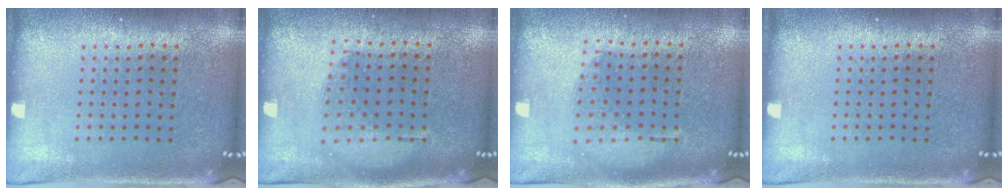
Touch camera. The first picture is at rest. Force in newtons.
{"total": 1.1, "press": 1.0, "slide": 0.6}
{"total": 1.1, "press": 1.0, "slide": 0.6}
{"total": 0.0}